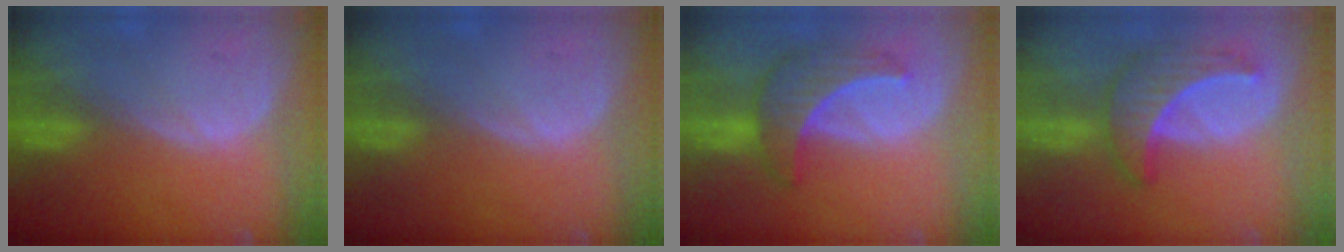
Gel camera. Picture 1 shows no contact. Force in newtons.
{"total": 0.0}
{"total": 6.5, "press": 6.4, "slide": 1.0}
{"total": 6.9, "press": 6.3, "slide": 2.9}